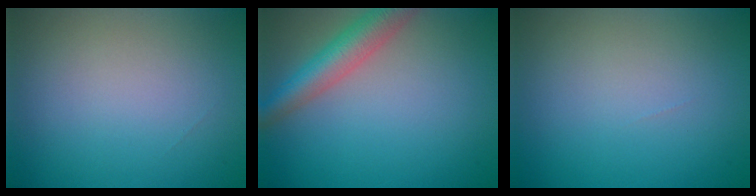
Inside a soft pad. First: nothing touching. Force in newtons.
{"total": 4.7, "press": 4.7, "slide": 0.2}
{"total": 0.0}